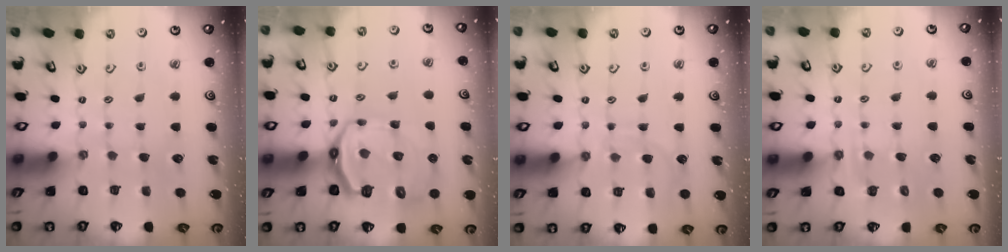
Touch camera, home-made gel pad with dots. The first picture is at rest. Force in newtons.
{"total": 13.2, "press": 12.6, "slide": 4.2}
{"total": 8.4, "press": 8.4, "slide": 0.7}
{"total": 5.9, "press": 5.8, "slide": 1.1}